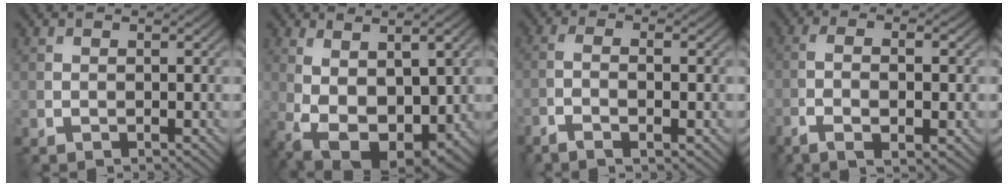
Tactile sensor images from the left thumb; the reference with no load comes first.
{"total": 12.8, "force": [-1.0, 6.6, 11.0], "torque": [-0.206, -0.033, 0.021]}
{"total": 3.8, "force": [-1.9, 0.7, 3.2], "torque": [-0.063, 0.001, -0.044]}
{"total": 6.3, "force": [-2.6, 1.8, 5.5], "torque": [-0.109, -0.006, -0.043]}